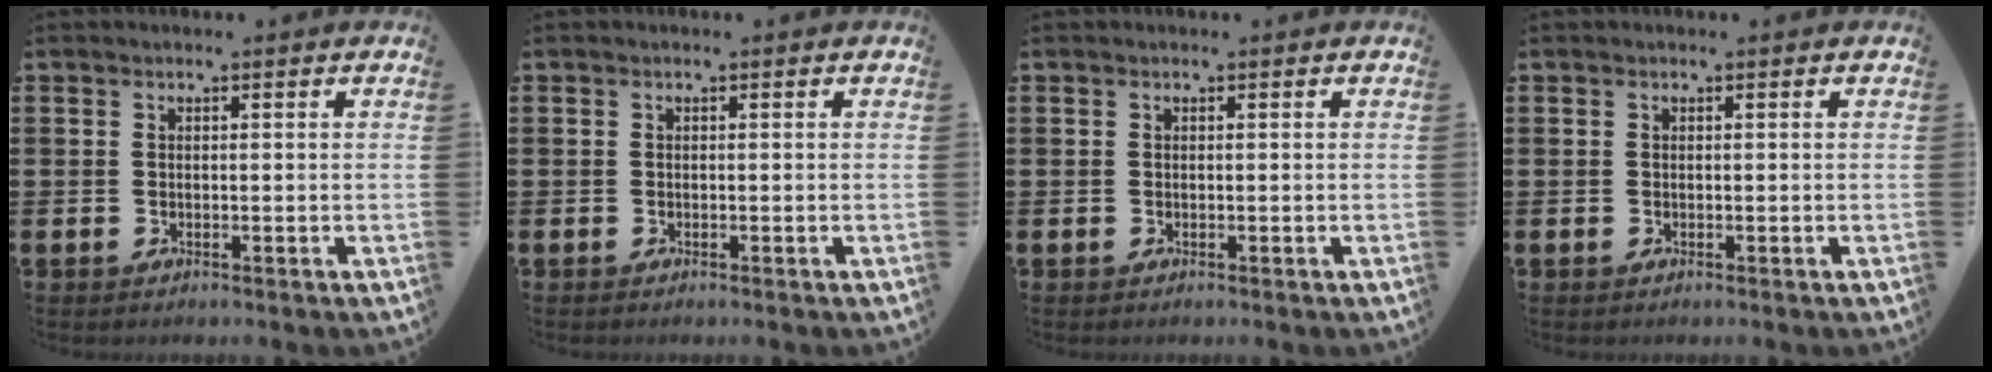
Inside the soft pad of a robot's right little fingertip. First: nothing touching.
{"total": 0.0}
{"total": 0.0}
{"total": 0.0}